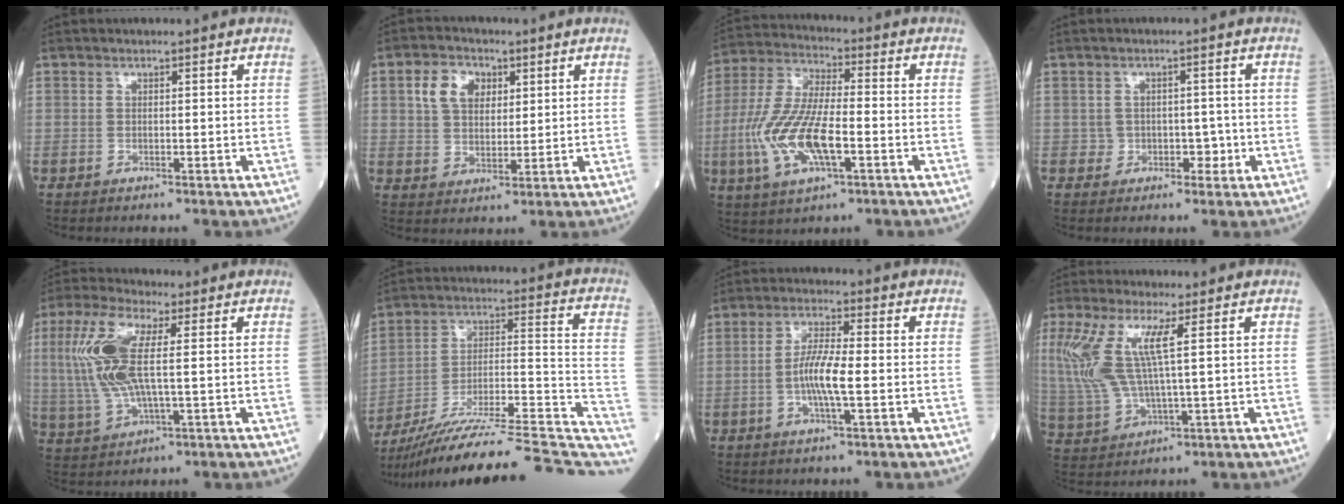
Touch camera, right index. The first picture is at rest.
{"total": 6.7, "force": [2.6, 4.6, 4.2], "torque": [-0.088, 0.018, 0.054]}
{"total": 13.9, "force": [-3.6, 4.1, 12.8], "torque": [-0.282, -0.005, -0.064]}
{"total": 2.8, "force": [-0.6, 2.4, 1.2], "torque": [-0.006, 0.008, -0.004]}
{"total": 11.3, "force": [2.1, 2.8, 10.7], "torque": [-0.261, 0.009, 0.044]}
{"total": 29.7, "force": [-25.1, 2.0, 15.7], "torque": [-0.178, -0.001, -0.371]}
{"total": 6.5, "force": [-1.0, 0.6, 6.4], "torque": [-0.130, 0.000, -0.022]}
{"total": 10.1, "force": [2.9, 1.7, 9.5], "torque": [-0.243, 0.005, 0.062]}